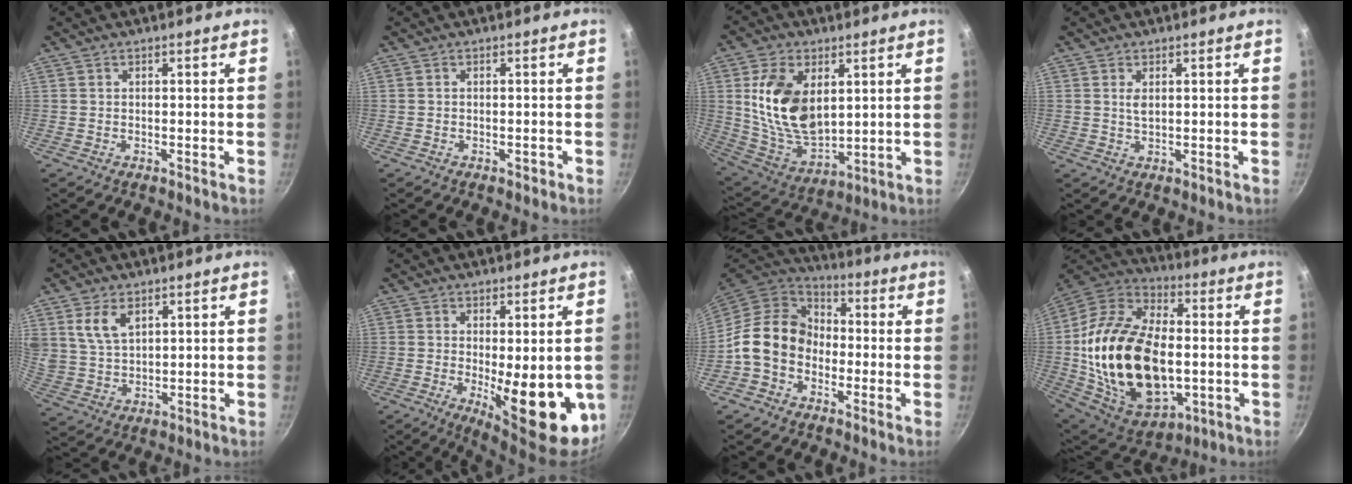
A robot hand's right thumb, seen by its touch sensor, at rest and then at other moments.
{"total": 0.8, "force": [-0.5, 0.5, 0.4], "torque": [-0.005, 0.005, -0.004]}
{"total": 16.6, "force": [3.8, 10.2, 12.5], "torque": [-0.210, -0.029, 0.086]}
{"total": 1.8, "force": [0.5, 0.8, 1.4], "torque": [-0.029, -0.004, 0.011]}
{"total": 7.0, "force": [3.5, 4.1, 4.6], "torque": [-0.076, -0.016, 0.076]}
{"total": 14.6, "force": [-2.7, 5.3, 13.4], "torque": [-0.160, -0.015, -0.019]}
{"total": 13.0, "force": [-2.2, 10.4, 7.5], "torque": [-0.098, 0.037, -0.061]}
{"total": 30.2, "force": [-1.6, 18.3, 23.9], "torque": [-0.431, 0.016, -0.019]}